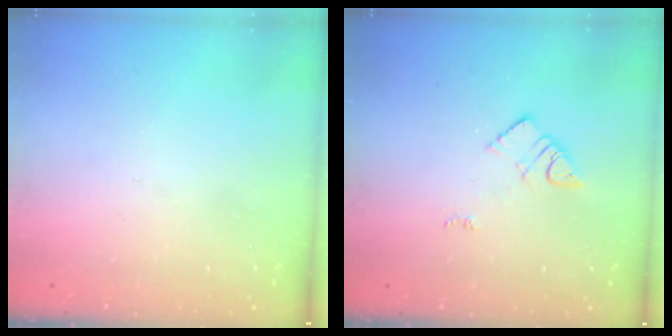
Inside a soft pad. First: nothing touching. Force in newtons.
{"total": 3.9, "press": 3.8, "slide": 0.4}